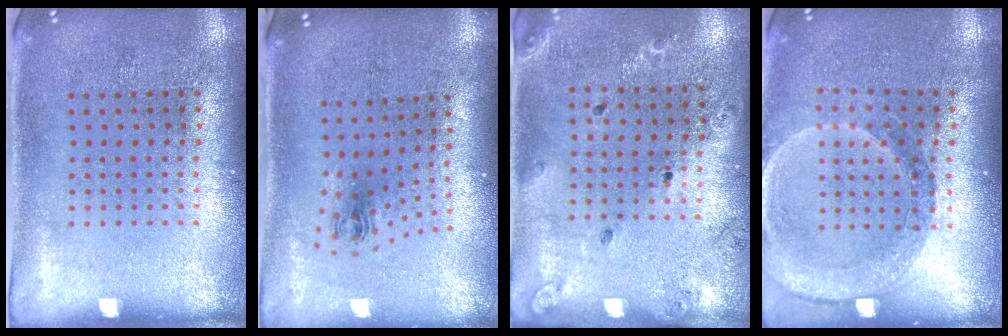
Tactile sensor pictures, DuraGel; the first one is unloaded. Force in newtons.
{"total": 0.9, "press": 0.4, "slide": 0.8}
{"total": 1.3, "press": 1.3, "slide": 0.3}
{"total": 1.5, "press": 1.5, "slide": 0.3}